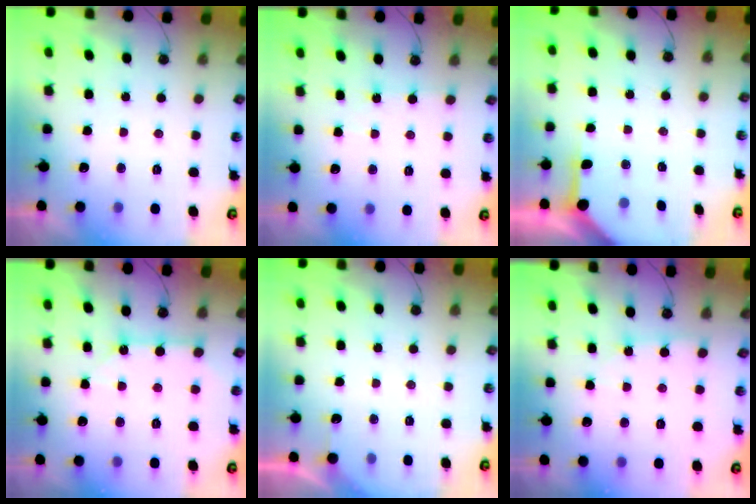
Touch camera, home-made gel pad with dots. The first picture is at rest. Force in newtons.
{"total": 1.6, "press": 1.5, "slide": 0.3}
{"total": 4.5, "press": 4.5, "slide": 0.2}
{"total": 7.3, "press": 7.3, "slide": 0.6}
{"total": 3.2, "press": 3.2, "slide": 0.3}
{"total": 2.6, "press": 2.6, "slide": 0.3}